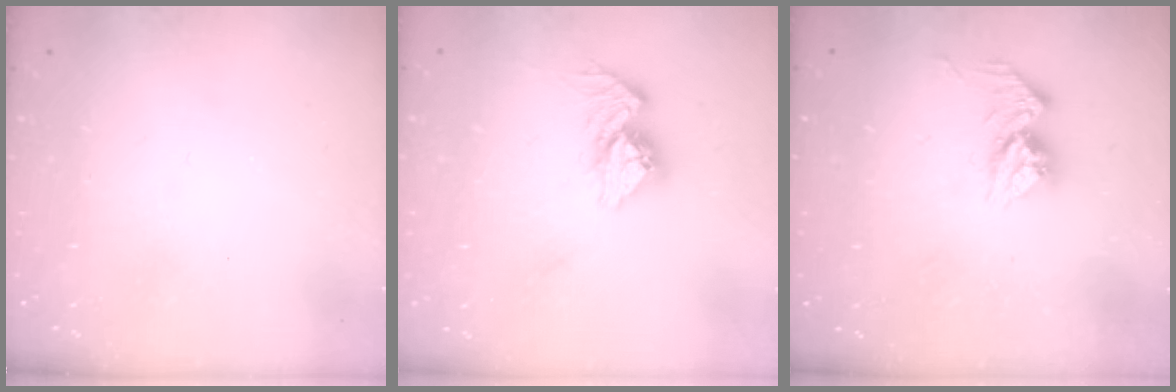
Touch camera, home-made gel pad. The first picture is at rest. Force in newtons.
{"total": 10.7, "press": 10.6, "slide": 0.9}
{"total": 10.3, "press": 10.3, "slide": 0.9}